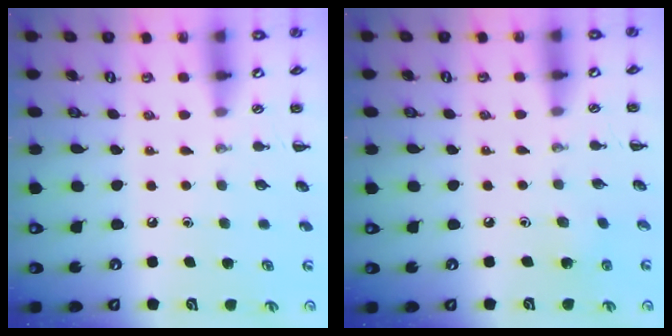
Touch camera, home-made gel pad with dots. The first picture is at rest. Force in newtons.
{"total": 1.5, "press": 1.4, "slide": 0.5}